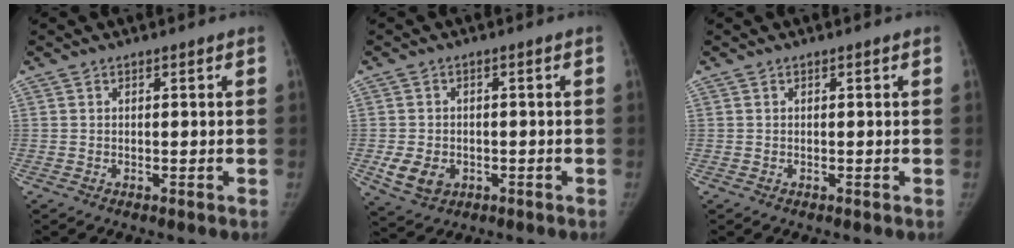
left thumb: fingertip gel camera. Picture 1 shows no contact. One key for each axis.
{"total": 6.1, "fx": -1.9, "fy": 4.7, "fz": 3.5, "tx": -0.055, "ty": 0.003, "tz": -0.023}
{"total": 0.0}